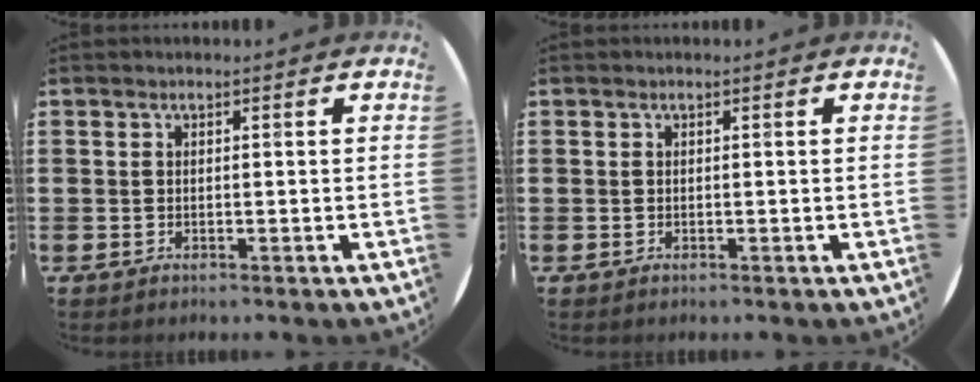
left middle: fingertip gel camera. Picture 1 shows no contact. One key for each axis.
{"total": 0.0}